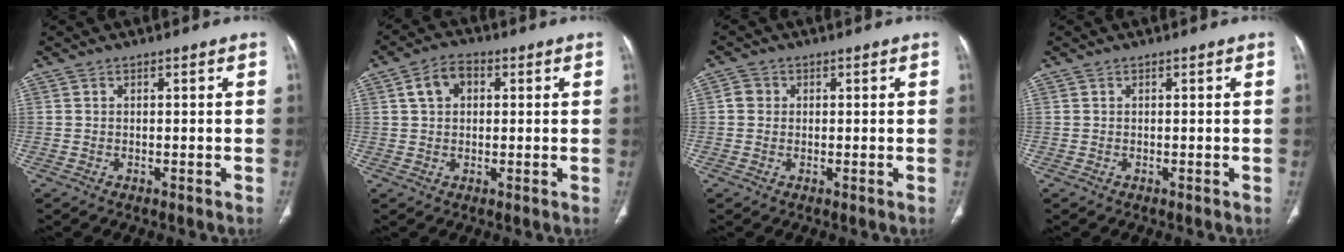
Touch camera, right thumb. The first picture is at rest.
{"total": 5.5, "force": [1.5, 3.9, 3.6], "torque": [-0.060, 0.012, 0.022]}
{"total": 2.2, "force": [0.2, 2.1, 0.8], "torque": [-0.004, 0.006, 0.002]}
{"total": 0.0}